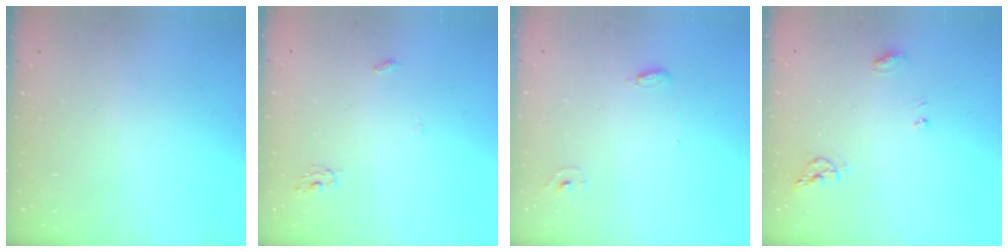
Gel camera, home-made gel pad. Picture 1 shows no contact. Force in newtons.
{"total": 2.8, "press": 2.8, "slide": 0.2}
{"total": 3.5, "press": 3.2, "slide": 1.4}
{"total": 6.7, "press": 6.7, "slide": 0.3}